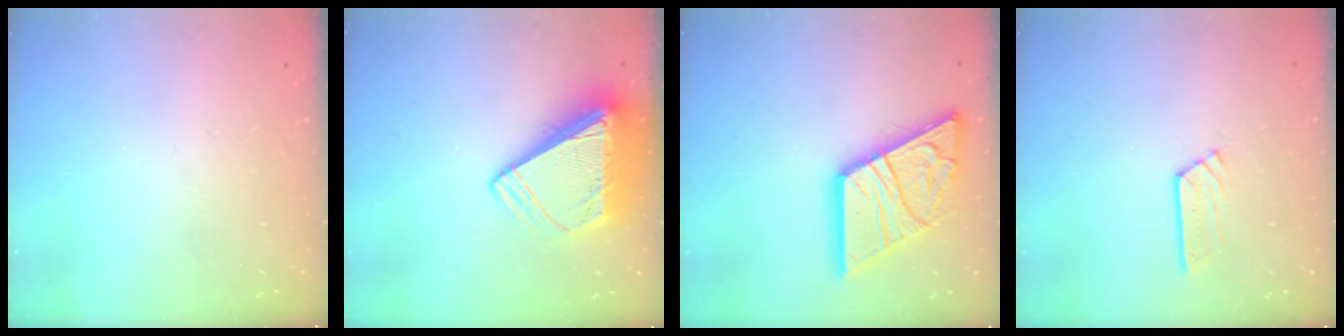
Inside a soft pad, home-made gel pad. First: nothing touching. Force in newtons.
{"total": 11.8, "press": 11.7, "slide": 1.2}
{"total": 21.9, "press": 21.7, "slide": 2.4}
{"total": 3.5, "press": 3.5, "slide": 0.1}